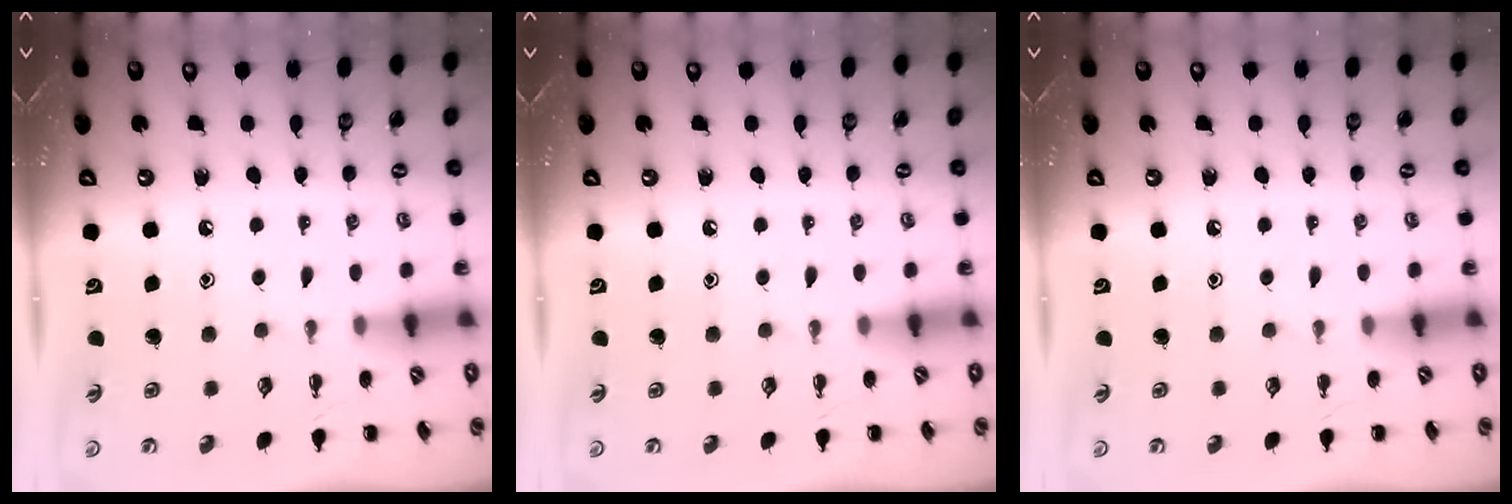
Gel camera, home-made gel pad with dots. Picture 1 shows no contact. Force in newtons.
{"total": 0.0}
{"total": 0.0}